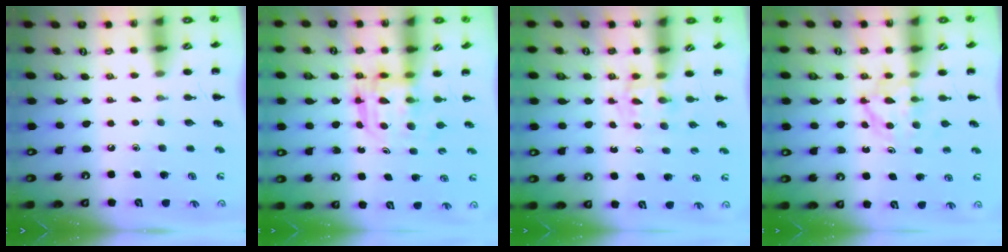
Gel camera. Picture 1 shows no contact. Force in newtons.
{"total": 3.0, "press": 3.0, "slide": 0.2}
{"total": 2.4, "press": 2.2, "slide": 1.0}
{"total": 4.8, "press": 4.7, "slide": 0.8}